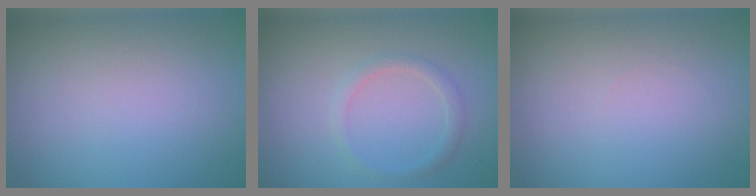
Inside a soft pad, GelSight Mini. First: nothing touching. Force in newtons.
{"total": 1.4, "press": 1.4, "slide": 0.1}
{"total": 0.0}